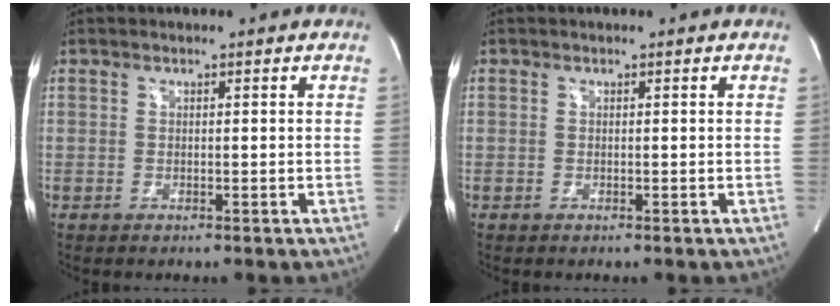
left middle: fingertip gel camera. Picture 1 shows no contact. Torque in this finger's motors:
{"motor_torque": [0.00, 0.00, 0.00, 0.00]}